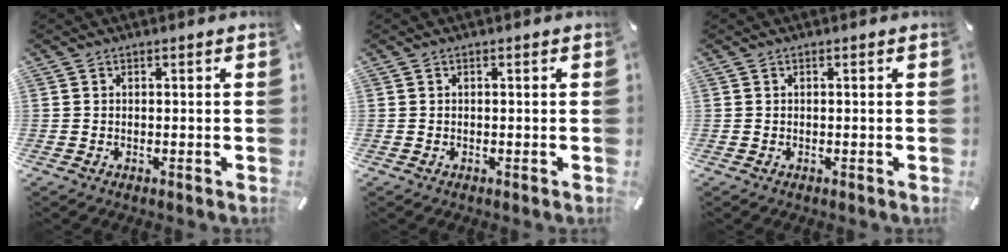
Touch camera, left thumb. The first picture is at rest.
{"total": 0.0}
{"total": 0.0}